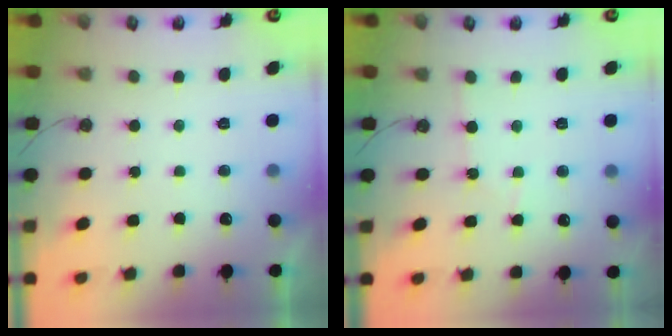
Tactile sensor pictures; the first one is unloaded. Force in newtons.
{"total": 2.8, "press": 2.7, "slide": 0.4}